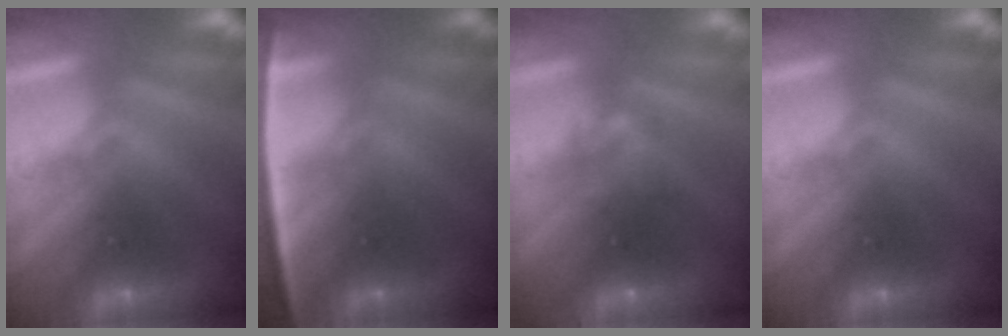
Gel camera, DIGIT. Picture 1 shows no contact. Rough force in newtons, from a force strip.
{"total": 2.3}
{"total": 2.8}
{"total": 0.0}